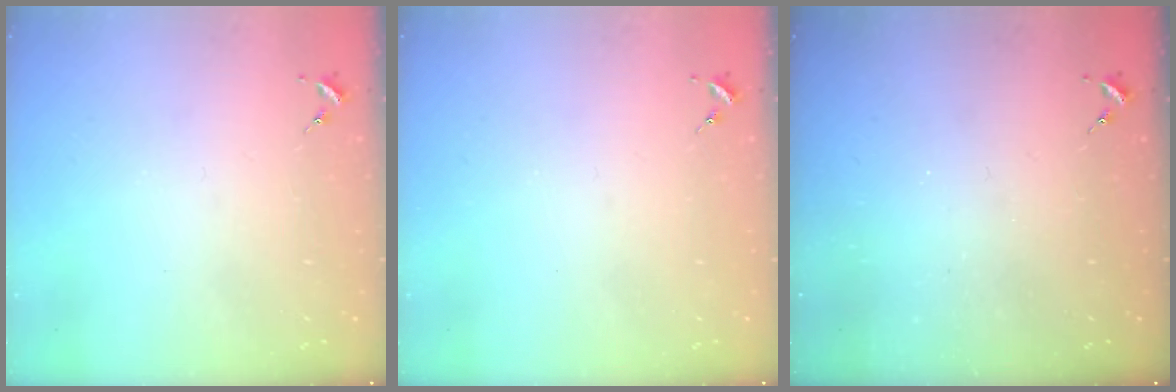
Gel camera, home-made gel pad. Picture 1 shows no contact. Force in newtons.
{"total": 0.0}
{"total": 0.0}